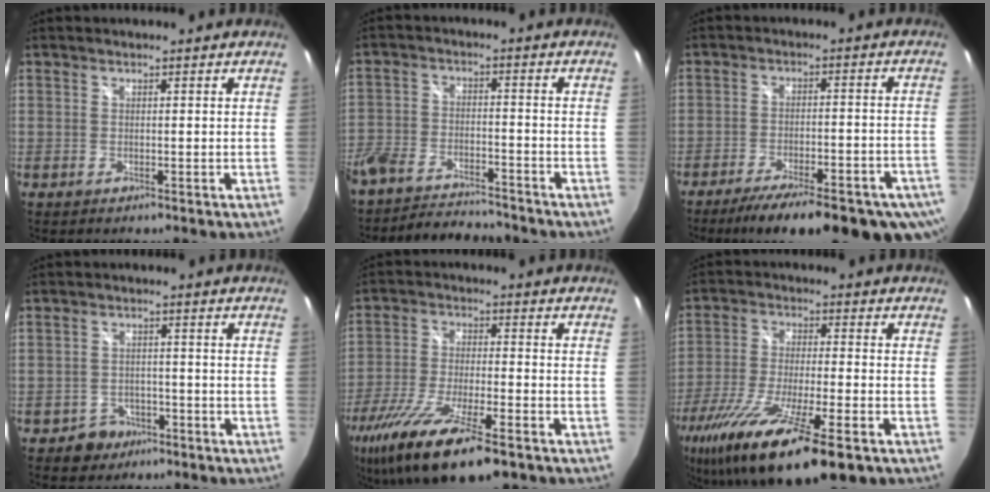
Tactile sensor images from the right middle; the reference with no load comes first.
{"total": 12.9, "force": [-11.1, 4.4, 4.8], "torque": [-0.133, -0.014, -0.189]}
{"total": 21.7, "force": [-15.7, 6.1, 13.7], "torque": [-0.224, -0.051, -0.205]}
{"total": 4.5, "force": [-2.8, 3.6, 0.4], "torque": [-0.023, 0.011, -0.037]}
{"total": 17.9, "force": [-11.7, 4.1, 13.0], "torque": [-0.264, -0.062, -0.211]}
{"total": 21.2, "force": [-12.9, 4.2, 16.3], "torque": [-0.315, -0.069, -0.224]}